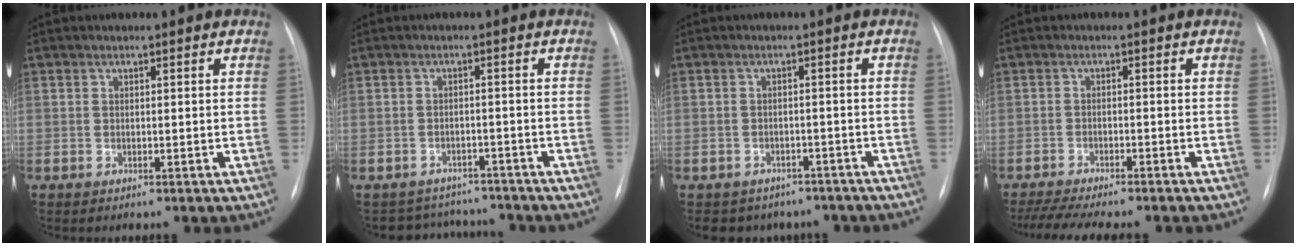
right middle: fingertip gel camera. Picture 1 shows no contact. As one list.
[{"total": 6.5, "force": [-5.9, 2.6, -0.4], "torque": [0.011, 0.023, -0.077]}, {"total": 7.8, "force": [-6.4, 4.4, 1.0], "torque": [-0.009, 0.014, -0.065]}, {"total": 12.1, "force": [-10.6, 1.4, 5.8], "torque": [-0.082, -0.008, -0.150]}]